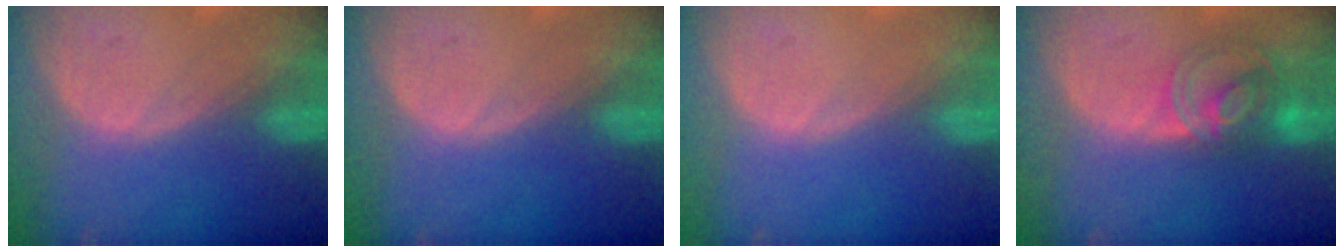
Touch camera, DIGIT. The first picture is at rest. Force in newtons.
{"total": 0.0}
{"total": 0.0}
{"total": 7.4, "press": 6.2, "slide": 4.2}